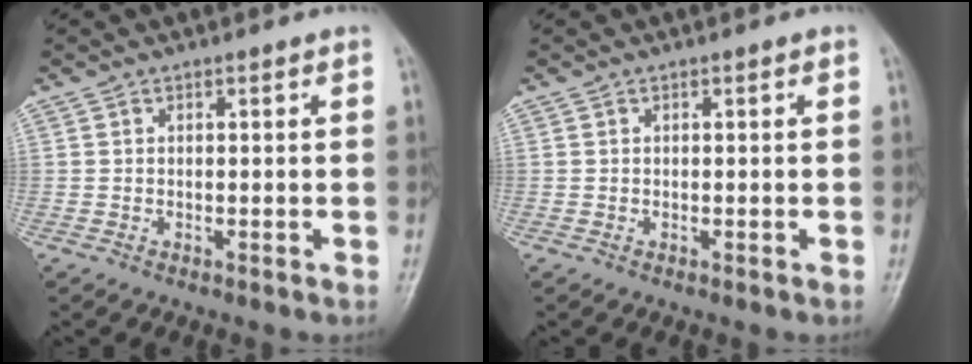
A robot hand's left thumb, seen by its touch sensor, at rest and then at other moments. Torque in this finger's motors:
{"motor_torque": [-0.04, 0.04, -0.02, 0.08, 0.00]}